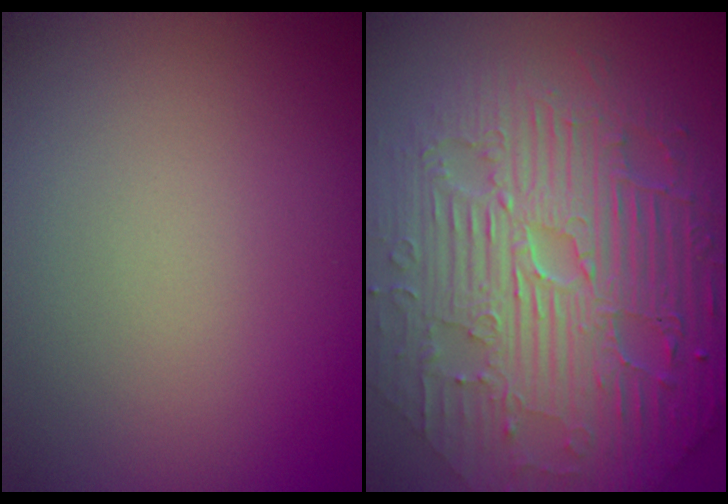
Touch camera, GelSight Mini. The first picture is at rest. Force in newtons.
{"total": 11.1, "press": 7.2, "slide": 8.5}